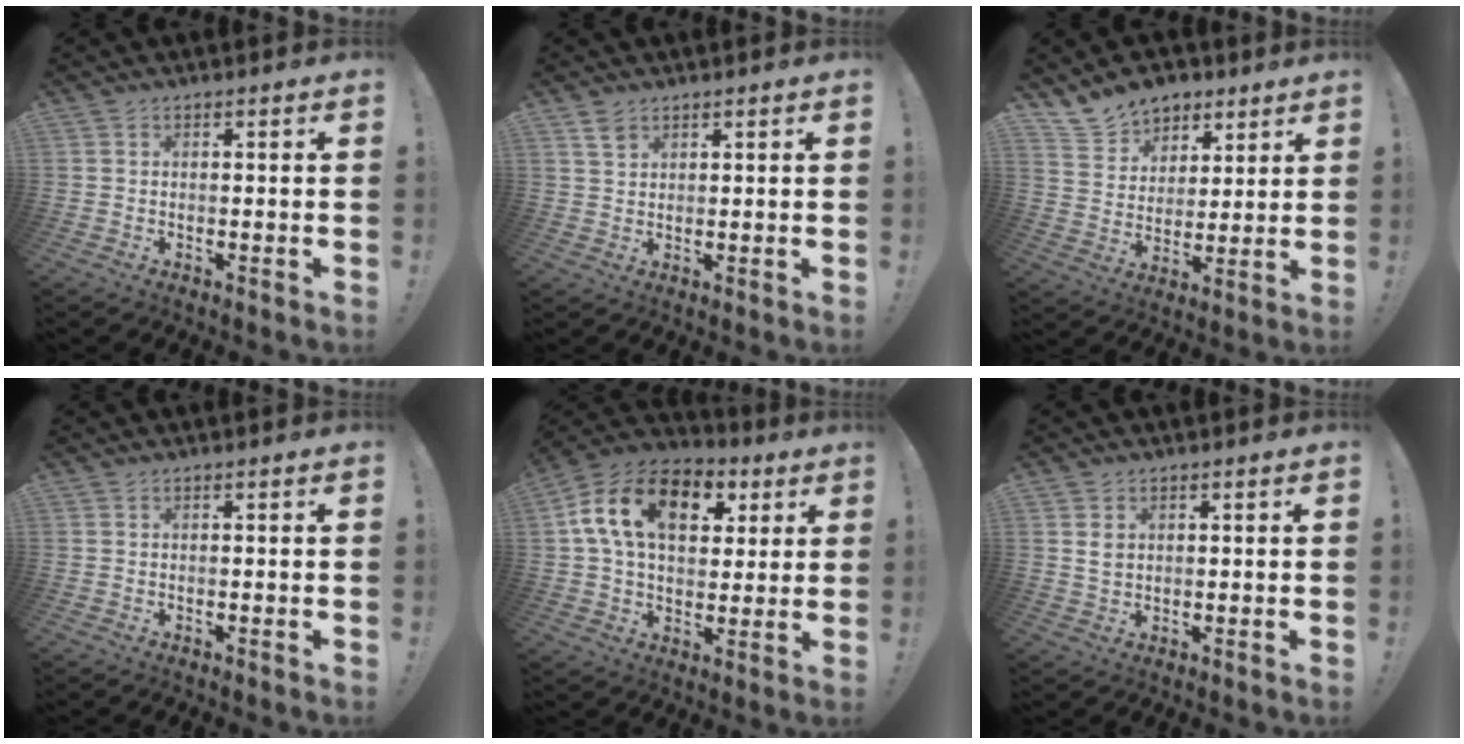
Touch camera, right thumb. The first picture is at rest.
{"total": 3.1, "force": [2.1, 1.7, 1.5], "torque": [-0.014, -0.013, 0.037]}
{"total": 12.0, "force": [8.8, 7.9, 2.3], "torque": [-0.046, -0.061, 0.175]}
{"total": 0.0}
{"total": 18.2, "force": [6.3, 11.8, 12.4], "torque": [-0.210, -0.007, 0.113]}
{"total": 2.8, "force": [1.0, 2.1, 1.6], "torque": [-0.017, -0.003, 0.017]}